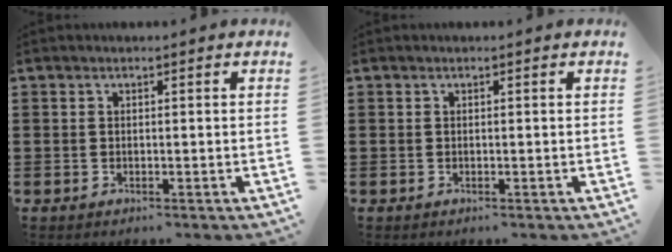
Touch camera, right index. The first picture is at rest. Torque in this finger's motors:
{"motor_torque": [-0.14, 0.13, 0.00, 0.00]}